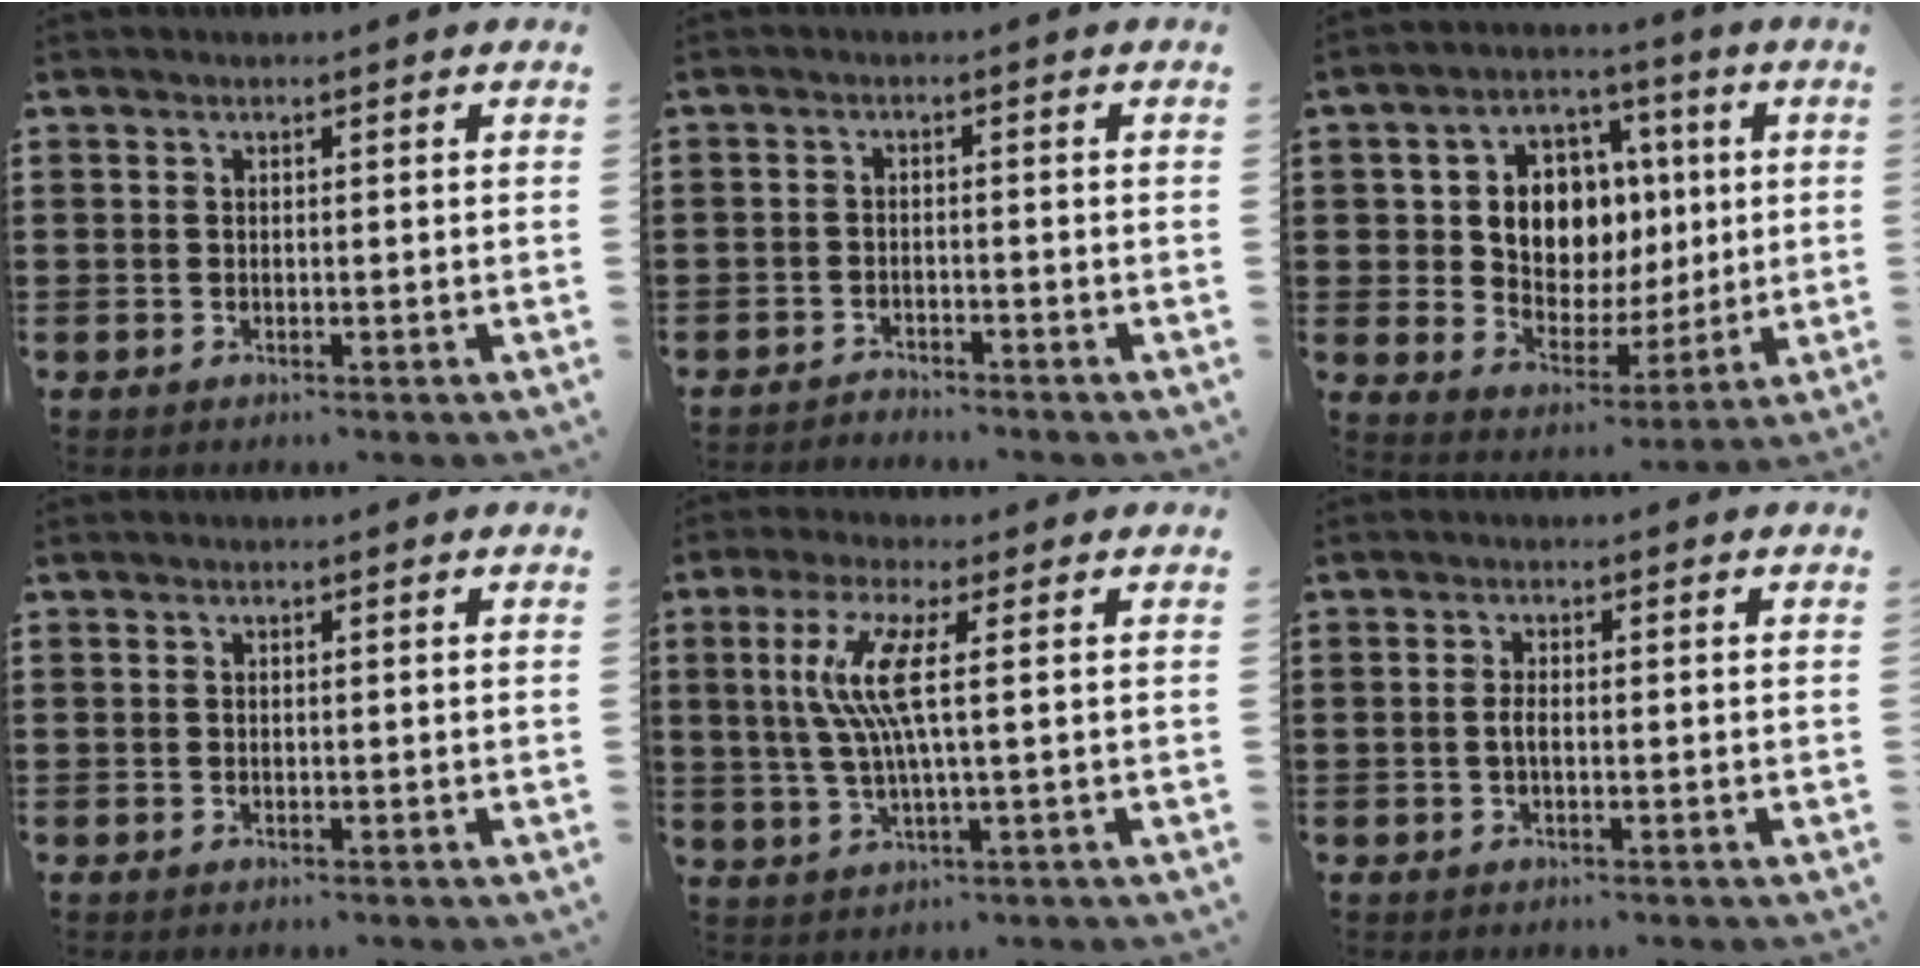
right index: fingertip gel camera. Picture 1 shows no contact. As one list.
[{"total": 1.8, "force": [-1.8, 0.2, -0.2], "torque": [-0.003, 0.006, -0.040]}, {"total": 9.3, "force": [2.0, 7.7, 4.8], "torque": [-0.111, 0.015, 0.040]}, {"total": 0.0}, {"total": 7.7, "force": [1.4, 0.2, 7.6], "torque": [-0.167, -0.013, 0.013]}, {"total": 1.4, "force": [-0.2, 0.3, 1.3], "torque": [-0.033, -0.003, -0.006]}]